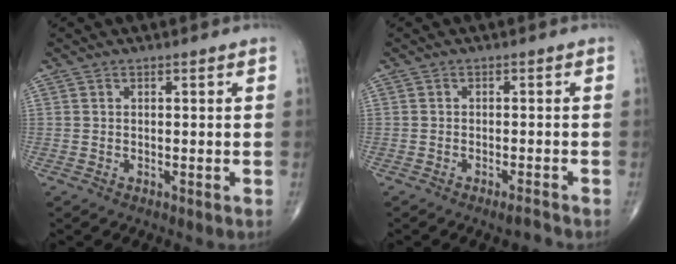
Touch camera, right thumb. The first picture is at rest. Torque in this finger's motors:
{"motor_torque": [-0.15, 0.23, -0.14, -0.09, 0.00]}